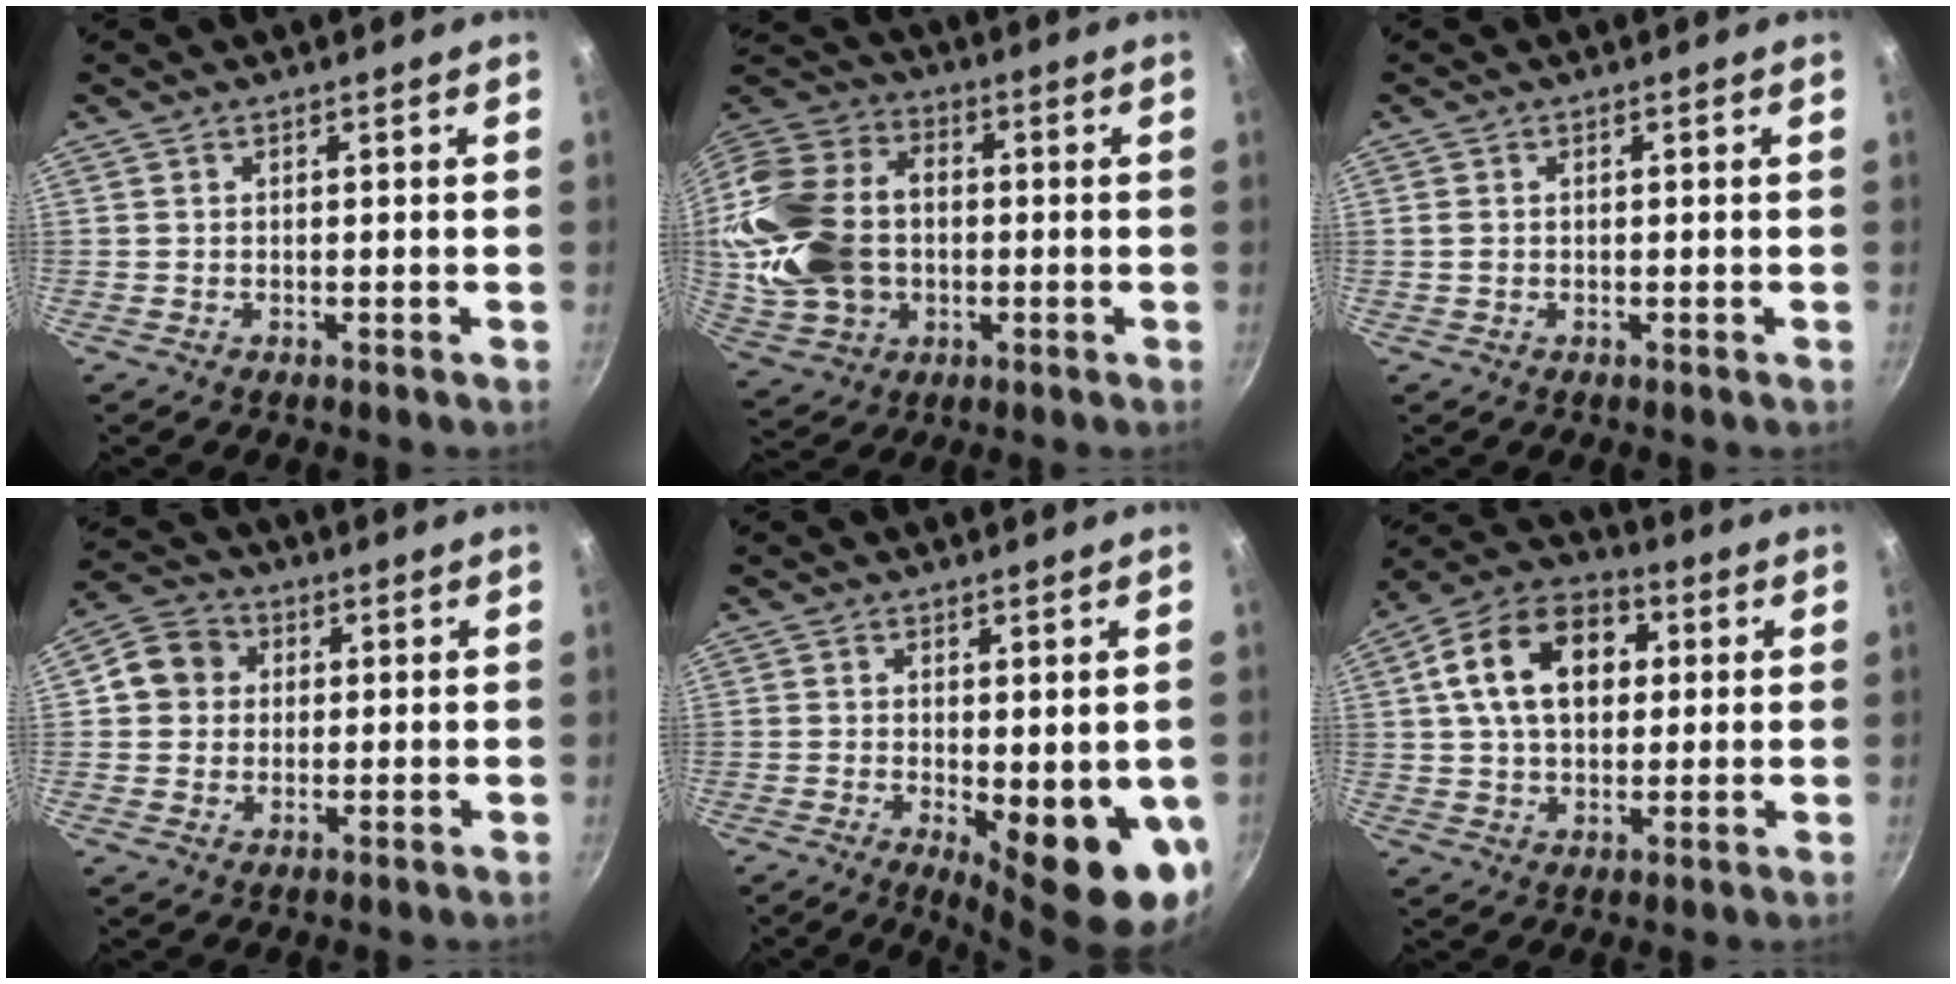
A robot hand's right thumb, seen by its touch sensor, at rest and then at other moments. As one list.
[{"total": 22.1, "force": [-0.6, 16.5, 14.7], "torque": [-0.276, 0.028, 0.000]}, {"total": 1.0, "force": [0.0, 0.9, 0.6], "torque": [-0.010, 0.003, 0.000]}, {"total": 7.5, "force": [1.3, 6.8, 2.9], "torque": [-0.016, 0.009, 0.008]}, {"total": 12.6, "force": [-2.1, 4.1, 11.7], "torque": [-0.131, -0.019, -0.016]}, {"total": 16.9, "force": [3.8, 11.6, 11.8], "torque": [-0.174, 0.021, 0.049]}]